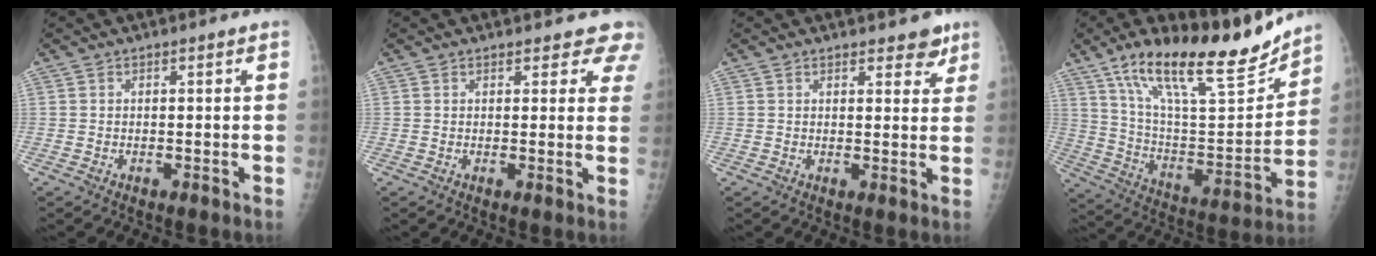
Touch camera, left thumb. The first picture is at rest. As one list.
[{"total": 5.4, "force": [4.9, 2.2, 0.5], "torque": [0.041, -0.020, 0.030]}, {"total": 4.0, "force": [3.0, 1.8, 1.9], "torque": [0.002, -0.016, 0.038]}, {"total": 24.7, "force": [17.6, 7.1, 15.9], "torque": [-0.228, -0.068, 0.301]}]